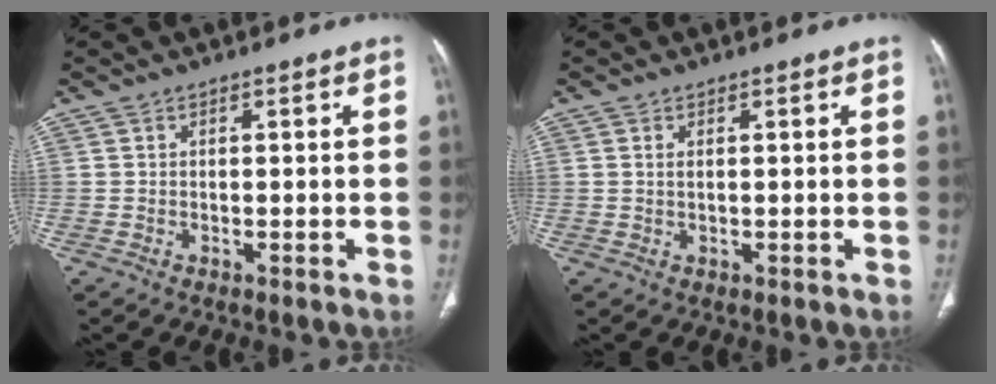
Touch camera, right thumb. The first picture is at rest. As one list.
[{"total": 1.1, "force": [0.3, 0.5, 0.9], "torque": [-0.022, 0.002, 0.008]}]